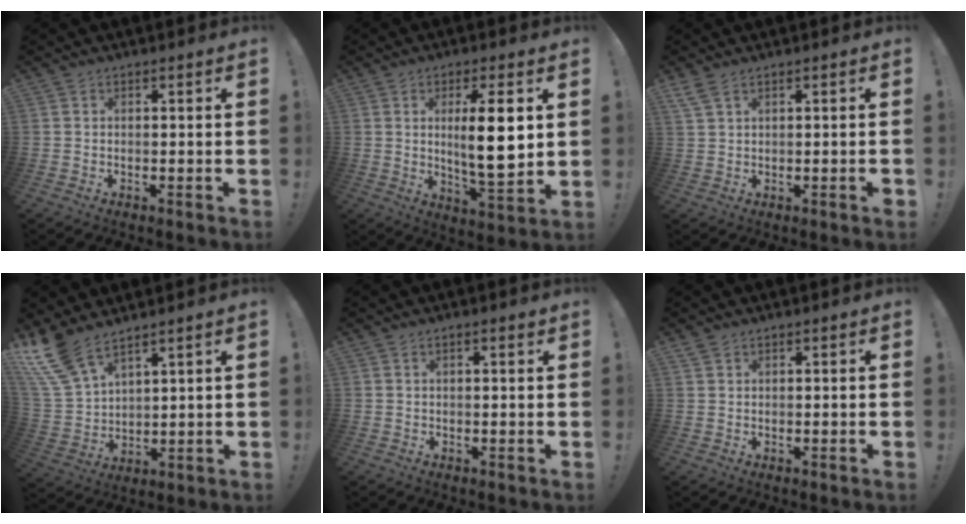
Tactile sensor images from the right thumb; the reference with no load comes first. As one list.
[{"total": 13.1, "force": [2.4, 2.8, 12.5], "torque": [-0.206, -0.020, 0.026]}, {"total": 3.3, "force": [1.4, 0.8, 2.9], "torque": [-0.055, -0.003, 0.029]}, {"total": 11.0, "force": [8.9, 3.9, 5.2], "torque": [-0.114, -0.049, 0.171]}, {"total": 1.4, "force": [0.7, 0.3, 1.1], "torque": [-0.015, -0.002, 0.011]}, {"total": 1.3, "force": [1.0, 0.5, 0.5], "torque": [-0.011, -0.001, 0.020]}]